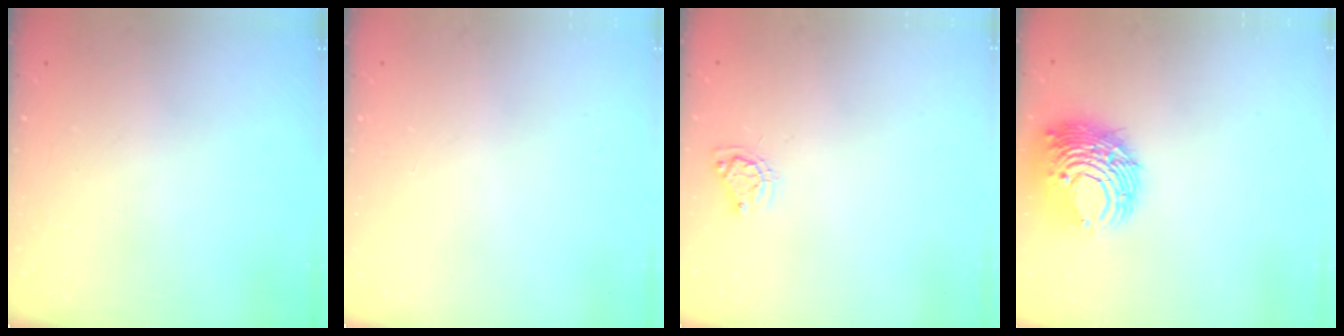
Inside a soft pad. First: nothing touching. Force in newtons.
{"total": 0.0}
{"total": 5.4, "press": 5.4, "slide": 0.4}
{"total": 12.5, "press": 12.4, "slide": 1.5}